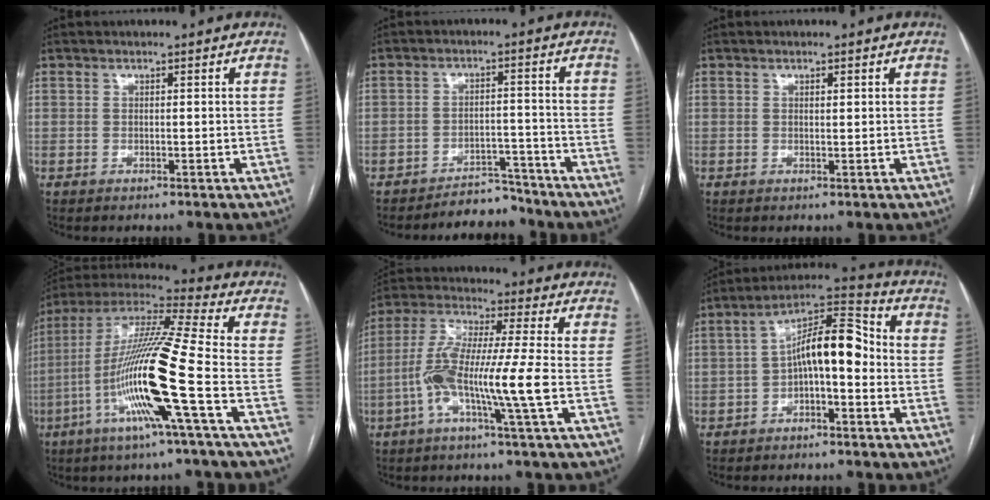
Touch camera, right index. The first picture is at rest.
{"total": 5.3, "force": [-5.0, 1.8, -0.2], "torque": [0.011, 0.017, -0.077]}
{"total": 0.7, "force": [0.3, 0.2, 0.6], "torque": [-0.012, 0.000, 0.007]}
{"total": 18.4, "force": [-5.7, -1.0, 17.5], "torque": [-0.344, -0.009, -0.119]}
{"total": 12.1, "force": [-3.3, -0.5, 11.6], "torque": [-0.236, 0.004, -0.073]}
{"total": 10.4, "force": [-1.0, 3.6, 9.7], "torque": [-0.167, 0.044, -0.017]}